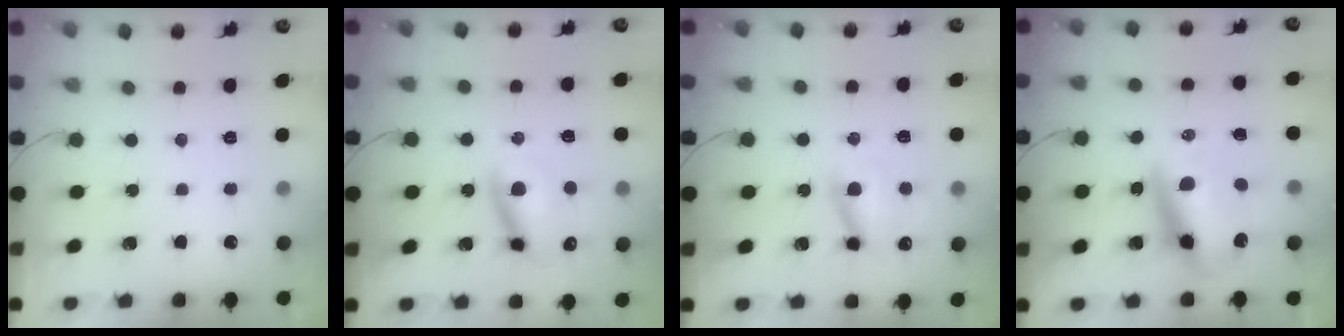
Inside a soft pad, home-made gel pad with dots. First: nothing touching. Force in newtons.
{"total": 11.4, "press": 11.2, "slide": 2.2}
{"total": 10.4, "press": 10.3, "slide": 1.3}
{"total": 10.3, "press": 9.9, "slide": 2.8}